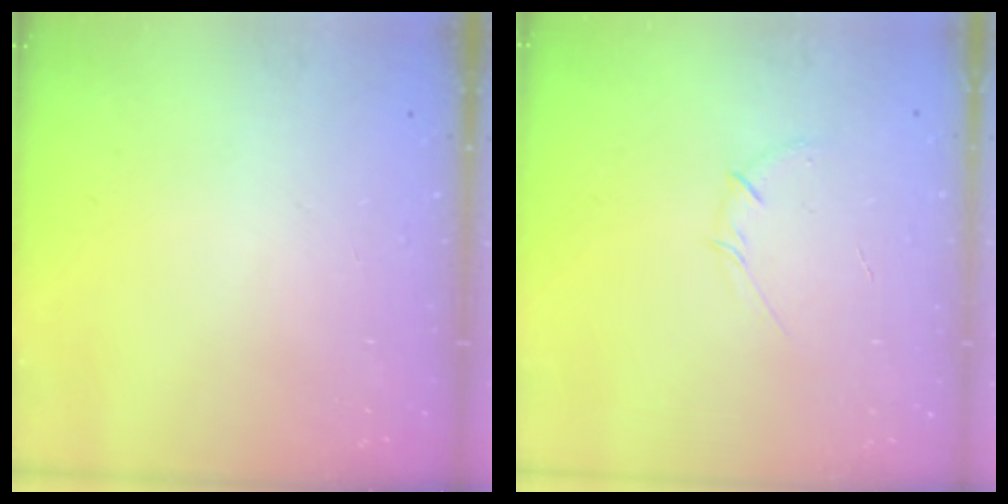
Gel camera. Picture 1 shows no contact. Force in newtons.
{"total": 5.1, "press": 4.9, "slide": 1.4}